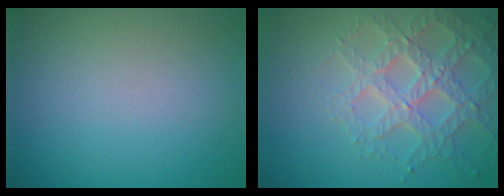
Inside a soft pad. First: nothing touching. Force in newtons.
{"total": 4.6, "press": 4.4, "slide": 1.4}